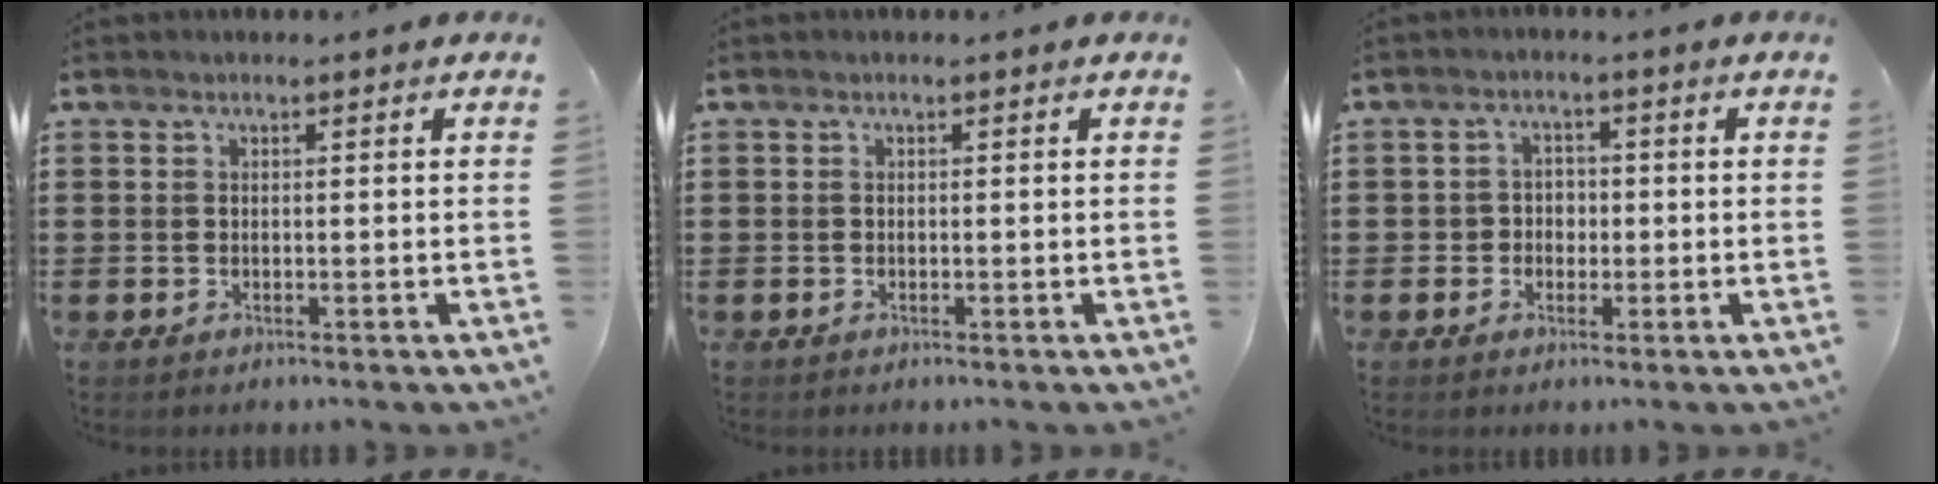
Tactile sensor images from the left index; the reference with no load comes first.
{"total": 0.0}
{"total": 2.6, "force": [-0.7, 2.3, 0.8], "torque": [-0.024, 0.007, -0.019]}